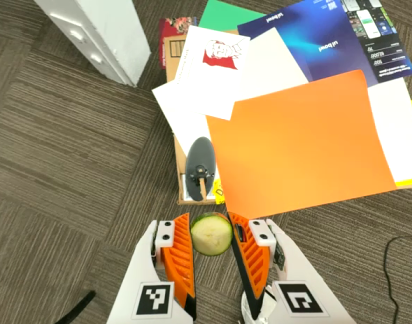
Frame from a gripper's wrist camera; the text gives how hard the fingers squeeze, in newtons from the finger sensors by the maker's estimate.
{"total": 9.1, "left": 9.3, "right": 8.9}